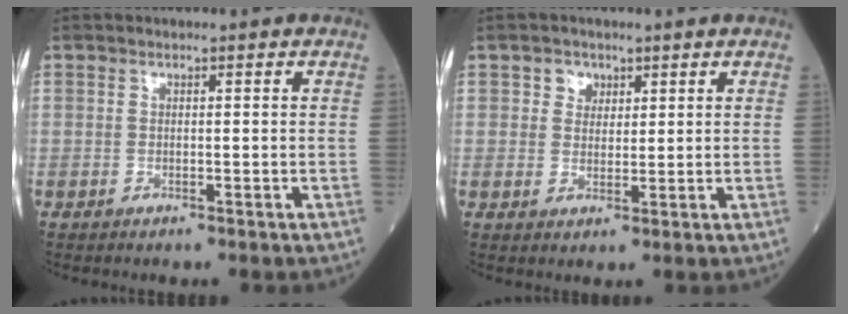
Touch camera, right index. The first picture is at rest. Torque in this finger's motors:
{"motor_torque": [0.12, 0.12, 0.03, 0.00]}